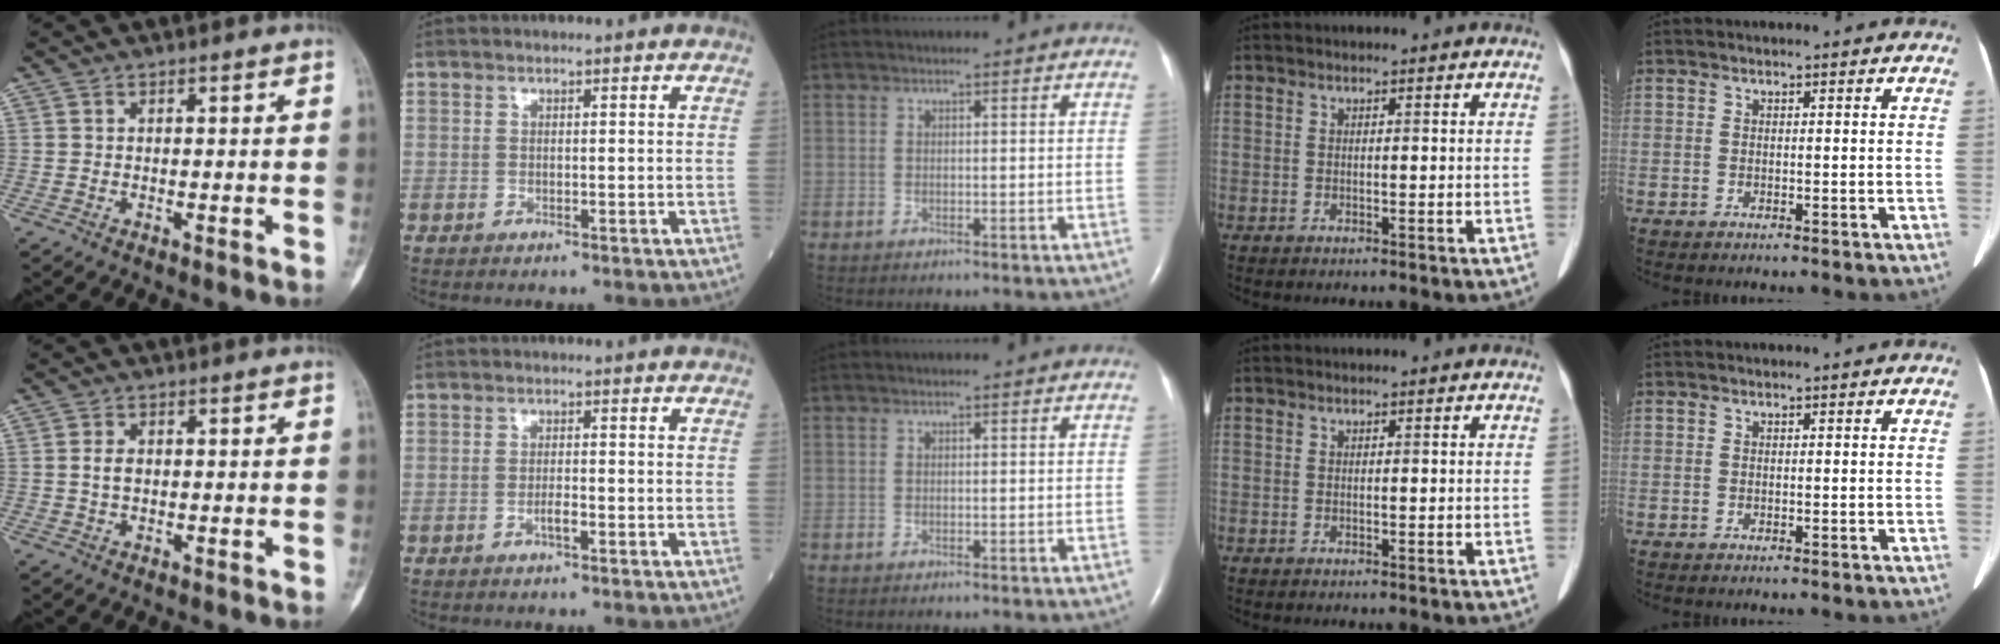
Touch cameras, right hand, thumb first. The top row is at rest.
{"thumb": {"total": 2.2, "force": [0.1, 1.4, 1.7], "torque": [-0.030, 0.002, 0.001]}, "index": {"total": 1.6, "force": [-0.9, 0.3, 1.4], "torque": [-0.019, 0.002, -0.016]}}